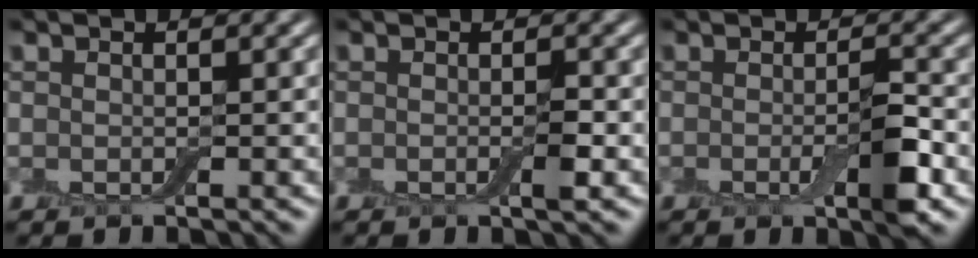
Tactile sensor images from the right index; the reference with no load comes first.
{"total": 1.2, "force": [-0.3, 0.1, 1.2], "torque": [-0.018, -0.001, -0.006]}
{"total": 3.3, "force": [-0.7, 0.6, 3.1], "torque": [-0.051, -0.006, -0.013]}